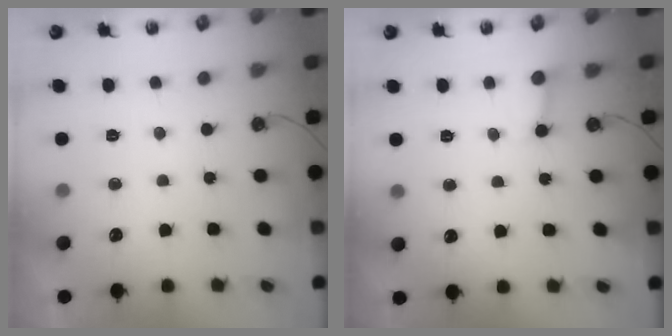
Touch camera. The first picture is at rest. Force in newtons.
{"total": 2.6, "press": 2.6, "slide": 0.2}